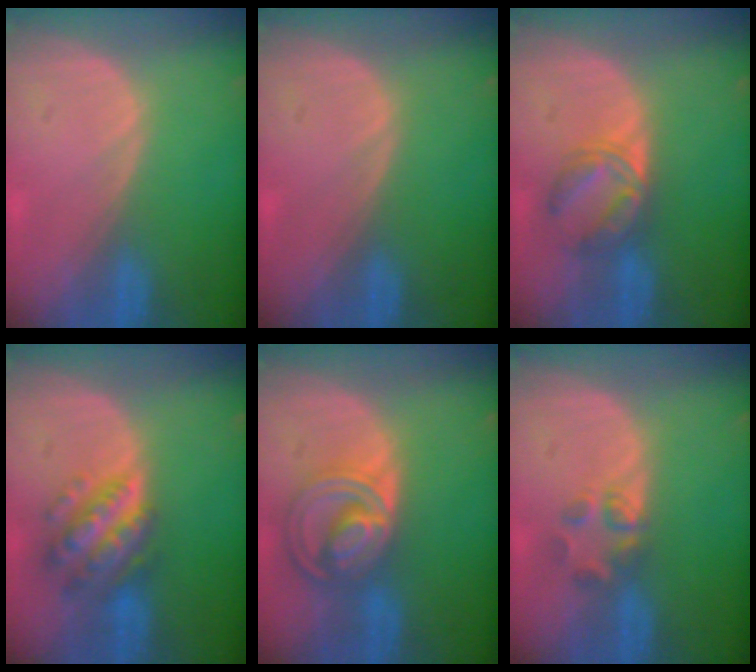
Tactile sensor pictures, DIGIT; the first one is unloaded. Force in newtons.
{"total": 0.0}
{"total": 5.6, "press": 5.5, "slide": 1.0}
{"total": 7.4, "press": 7.3, "slide": 0.5}
{"total": 8.6, "press": 7.3, "slide": 4.4}
{"total": 3.1, "press": 3.0, "slide": 0.8}